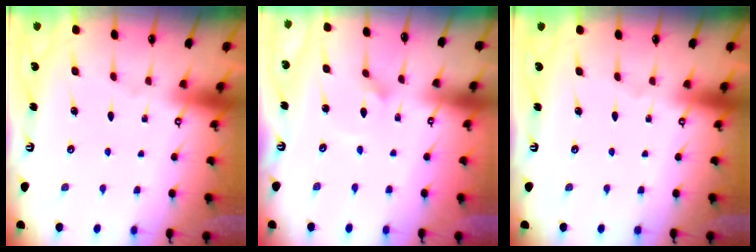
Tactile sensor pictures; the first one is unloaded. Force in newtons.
{"total": 1.3, "press": 1.3, "slide": 0.0}
{"total": 0.0}